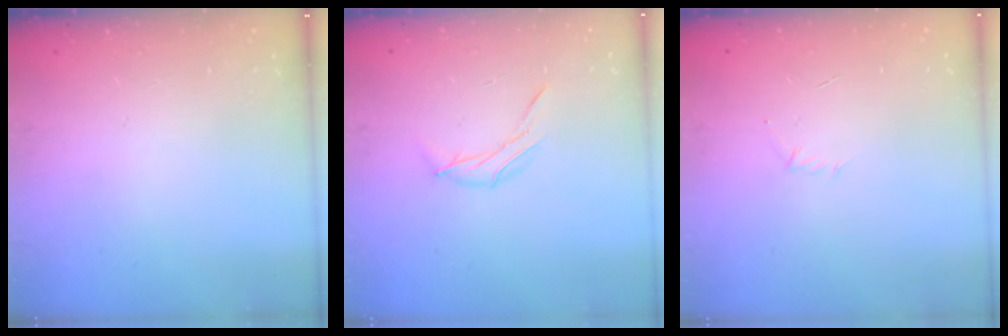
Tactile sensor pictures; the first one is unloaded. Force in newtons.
{"total": 6.3, "press": 6.2, "slide": 1.0}
{"total": 2.9, "press": 2.8, "slide": 0.7}